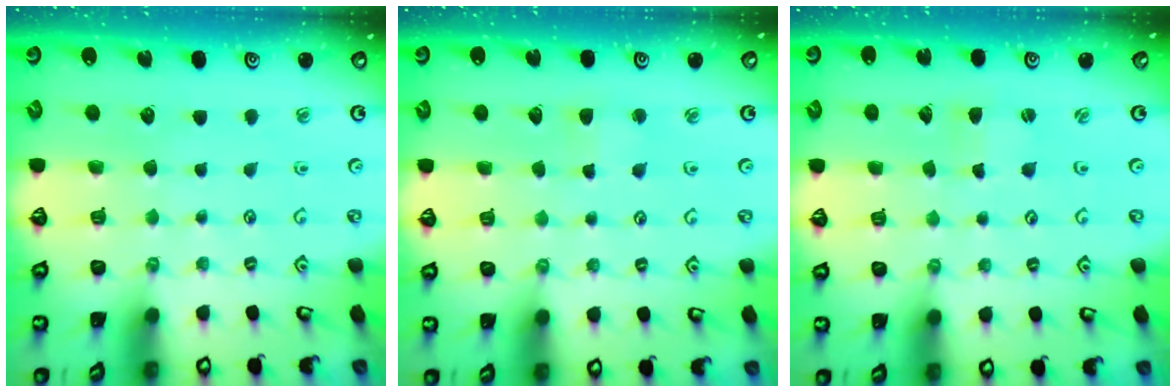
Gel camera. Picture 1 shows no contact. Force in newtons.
{"total": 2.5, "press": 2.5, "slide": 0.3}
{"total": 2.4, "press": 2.4, "slide": 0.5}